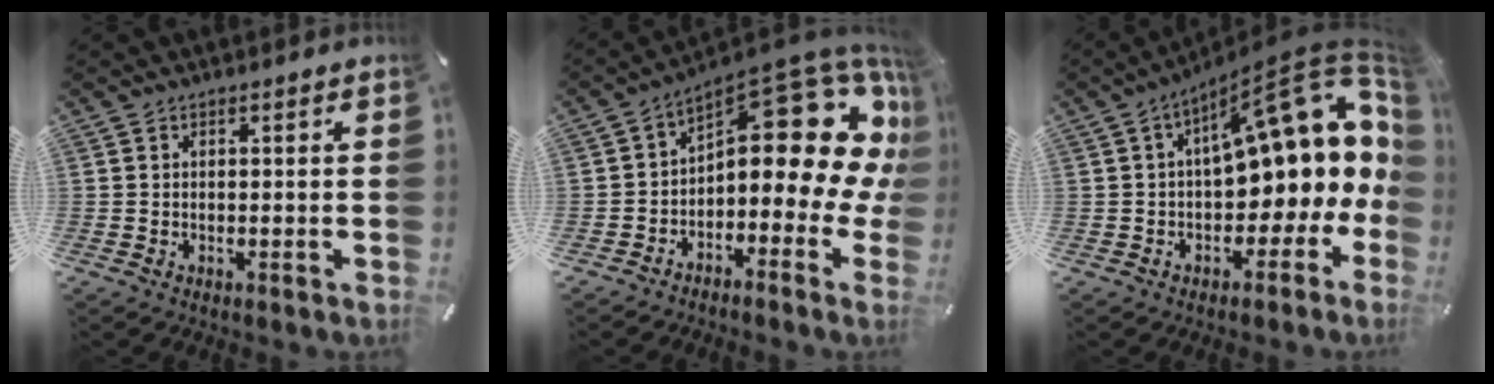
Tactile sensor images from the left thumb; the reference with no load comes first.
{"total": 16.6, "force": [7.8, 7.8, 12.4], "torque": [-0.134, -0.085, 0.122]}
{"total": 19.8, "force": [6.4, 9.4, 16.2], "torque": [-0.210, -0.051, 0.105]}